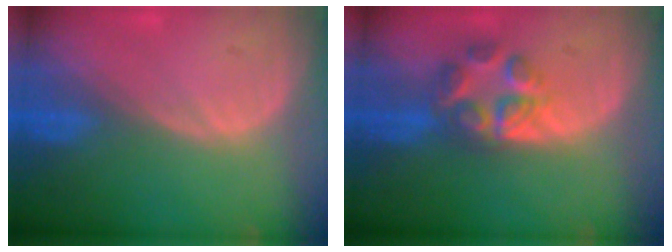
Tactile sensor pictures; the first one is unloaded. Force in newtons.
{"total": 6.8, "press": 5.8, "slide": 3.4}